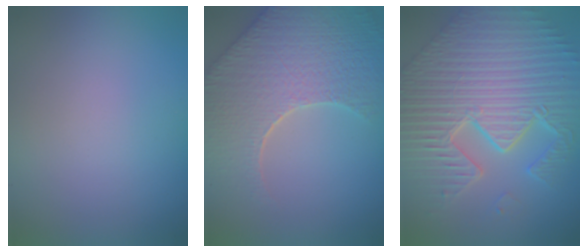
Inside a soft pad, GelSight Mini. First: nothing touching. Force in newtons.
{"total": 9.2, "press": 6.4, "slide": 6.6}
{"total": 11.7, "press": 7.5, "slide": 9.0}